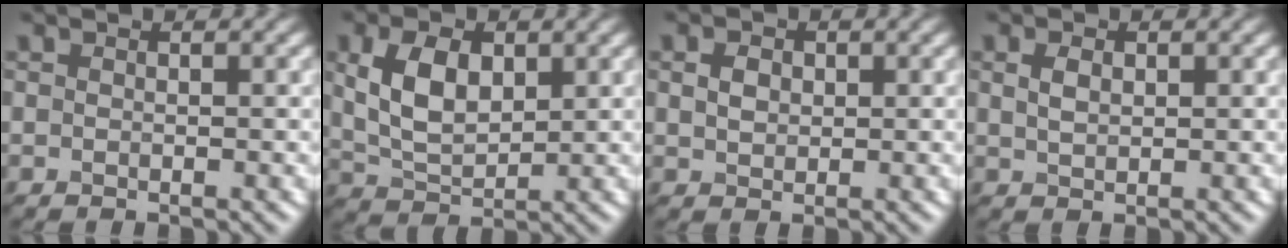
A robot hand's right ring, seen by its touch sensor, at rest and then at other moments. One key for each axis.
{"total": 5.6, "fx": 1.5, "fy": 3.4, "fz": 4.2, "tx": -0.093, "ty": 0.003, "tz": 0.031}
{"total": 1.8, "fx": 0.4, "fy": 1.4, "fz": 1.1, "tx": -0.022, "ty": 0.002, "tz": 0.008}
{"total": 1.6, "fx": 0.6, "fy": 1.0, "fz": 1.1, "tx": -0.023, "ty": 0.001, "tz": 0.012}